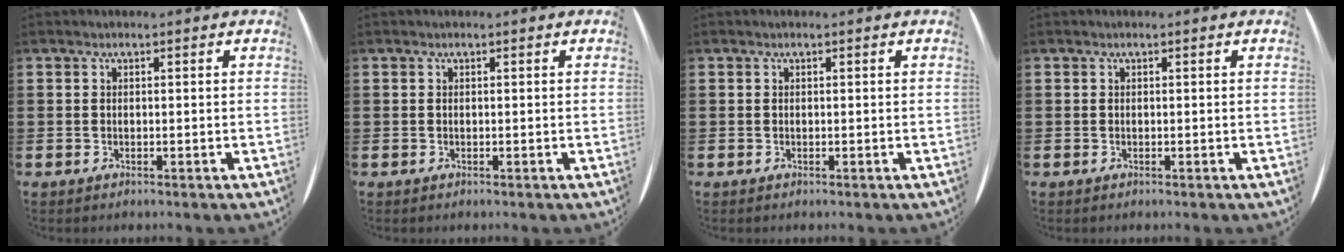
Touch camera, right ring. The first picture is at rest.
{"total": 0.0}
{"total": 0.0}
{"total": 0.0}